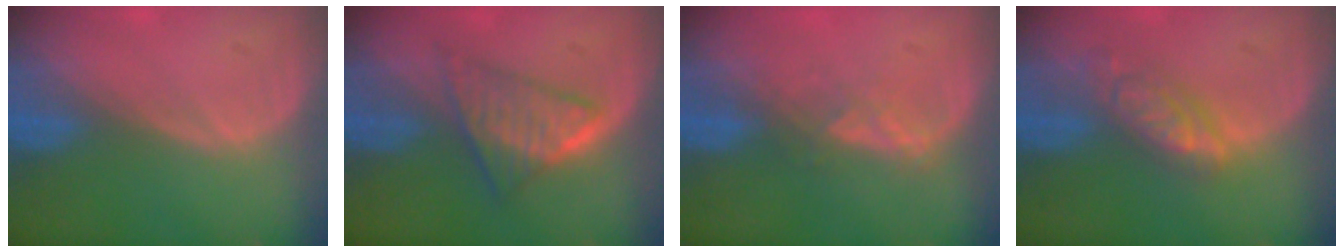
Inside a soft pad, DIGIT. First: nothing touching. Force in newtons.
{"total": 6.2, "press": 5.8, "slide": 2.1}
{"total": 2.9, "press": 2.8, "slide": 0.7}
{"total": 5.8, "press": 5.1, "slide": 2.8}